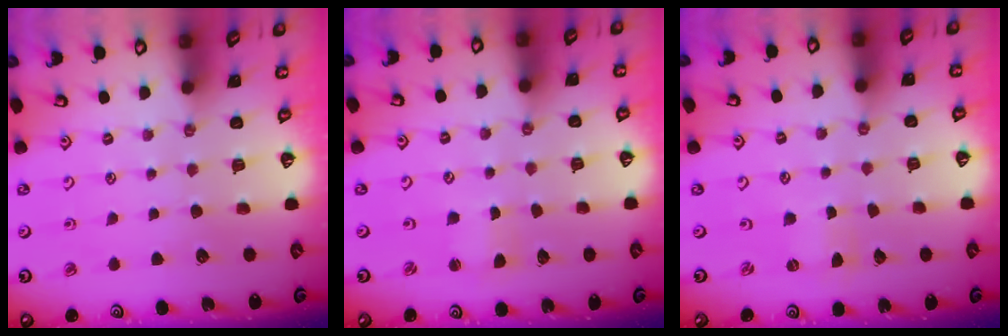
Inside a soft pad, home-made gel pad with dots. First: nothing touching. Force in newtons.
{"total": 2.0, "press": 2.0, "slide": 0.3}
{"total": 0.0}